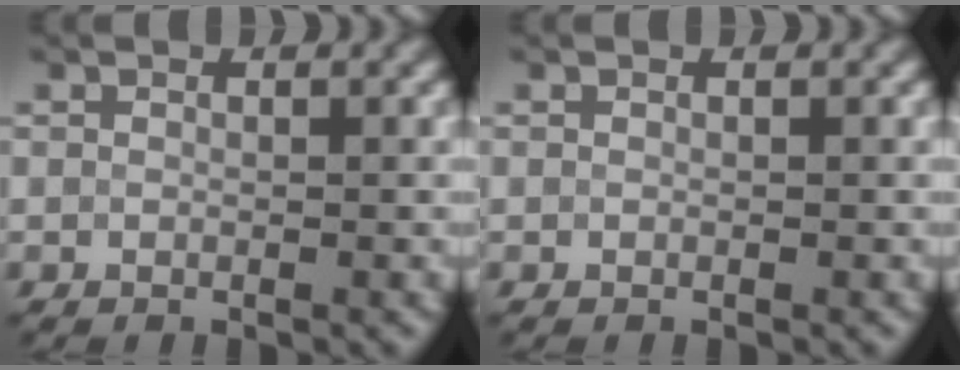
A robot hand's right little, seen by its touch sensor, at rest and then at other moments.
{"total": 0.0}